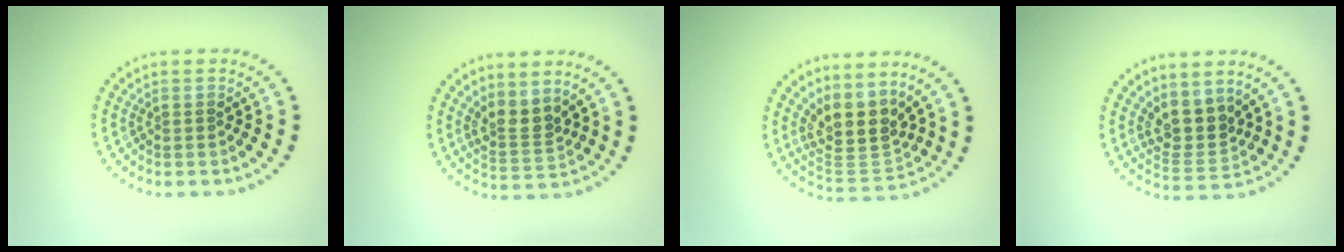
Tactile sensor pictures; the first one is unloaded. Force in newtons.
{"total": 2.6, "press": 1.9, "slide": 1.8}
{"total": 4.3, "press": 3.4, "slide": 2.6}
{"total": 3.2, "press": 2.5, "slide": 2.1}